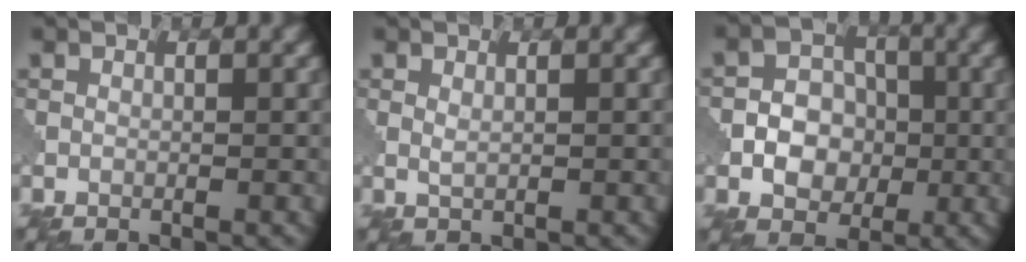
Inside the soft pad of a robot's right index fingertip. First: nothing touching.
{"total": 0.9, "force": [0.2, 0.4, 0.8], "torque": [-0.020, 0.000, 0.005]}
{"total": 5.0, "force": [-1.0, 4.0, 2.8], "torque": [-0.026, 0.001, -0.027]}